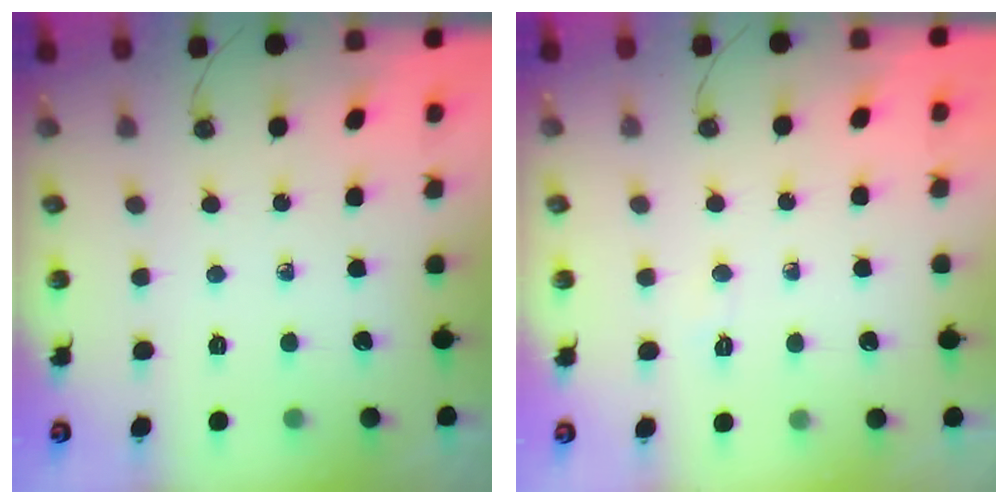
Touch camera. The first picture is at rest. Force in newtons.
{"total": 2.3, "press": 2.3, "slide": 0.3}